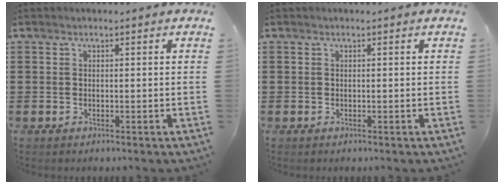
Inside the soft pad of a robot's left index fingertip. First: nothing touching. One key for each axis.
{"total": 0.0}